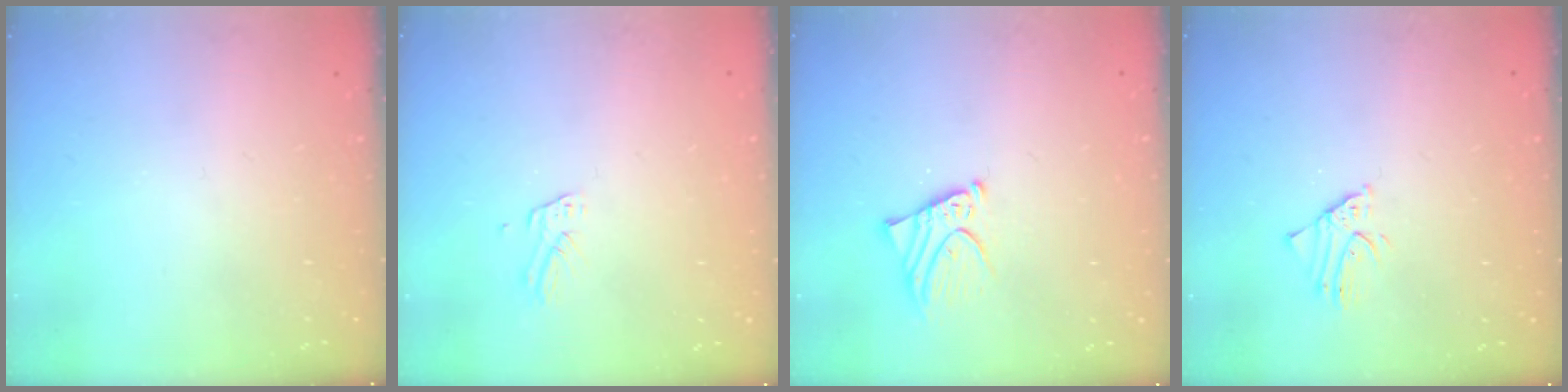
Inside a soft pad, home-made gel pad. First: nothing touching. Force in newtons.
{"total": 2.7, "press": 2.7, "slide": 0.2}
{"total": 4.5, "press": 4.5, "slide": 0.6}
{"total": 1.5, "press": 1.5, "slide": 0.1}